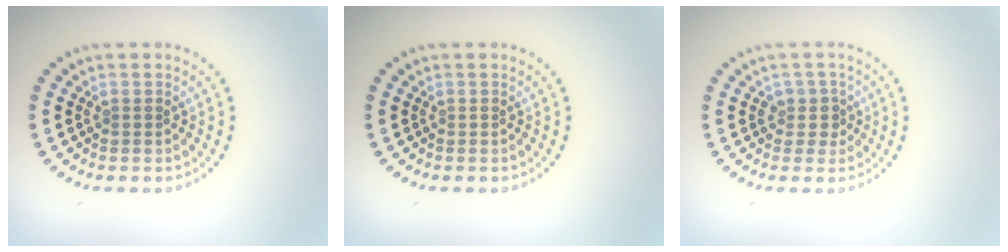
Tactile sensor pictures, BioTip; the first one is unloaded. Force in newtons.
{"total": 0.0}
{"total": 1.8, "press": 1.5, "slide": 1.1}